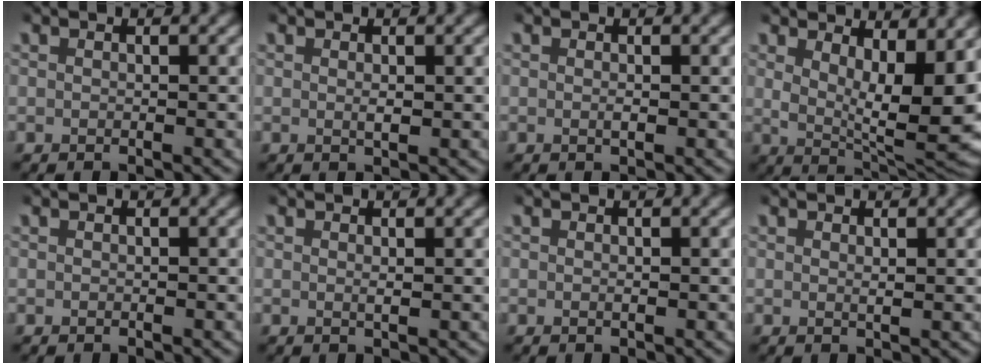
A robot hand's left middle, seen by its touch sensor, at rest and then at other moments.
{"total": 0.8, "force": [0.2, 0.2, 0.8], "torque": [-0.015, -0.006, 0.006]}
{"total": 0.5, "force": [0.1, 0.1, 0.5], "torque": [-0.011, -0.004, 0.002]}
{"total": 9.3, "force": [2.1, 3.6, 8.3], "torque": [-0.105, -0.016, 0.041]}
{"total": 0.0}
{"total": 0.7, "force": [0.4, 0.0, 0.6], "torque": [-0.012, -0.005, 0.008]}
{"total": 0.0}
{"total": 0.7, "force": [0.5, 0.0, 0.5], "torque": [-0.010, -0.007, 0.012]}